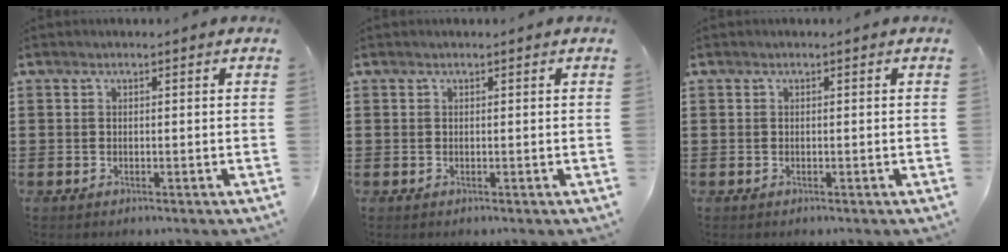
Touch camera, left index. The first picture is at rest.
{"total": 0.0}
{"total": 0.0}